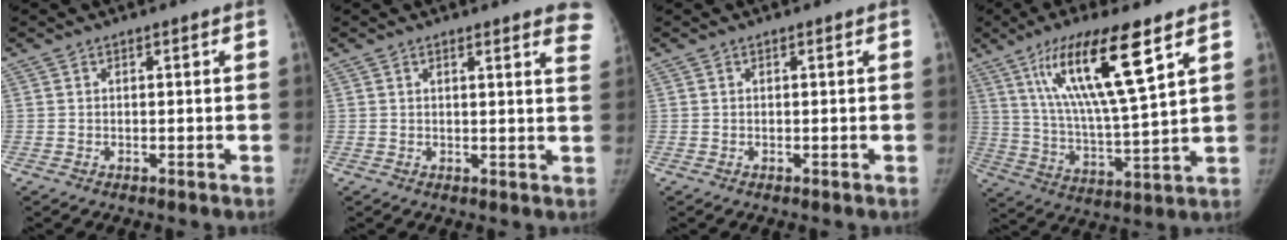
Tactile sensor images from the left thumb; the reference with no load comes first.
{"total": 6.7, "force": [5.4, 0.6, 4.0], "torque": [-0.028, -0.019, 0.039]}
{"total": 0.0}
{"total": 18.1, "force": [9.2, 2.8, 15.3], "torque": [-0.276, -0.044, 0.170]}